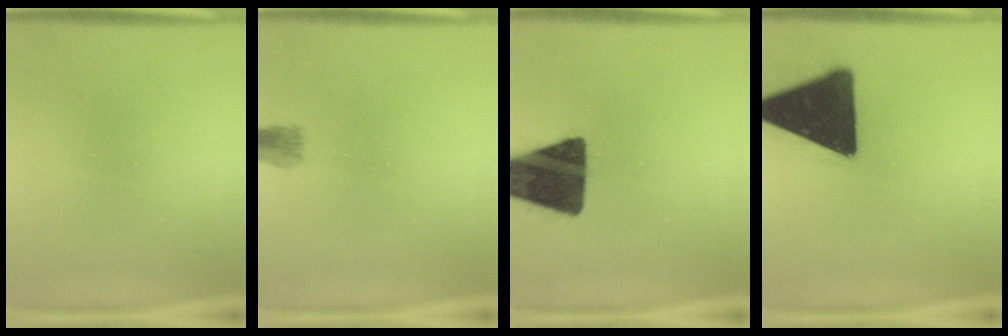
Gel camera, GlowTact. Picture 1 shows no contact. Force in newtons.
{"total": 1.8}
{"total": 17.9}
{"total": 20.0}